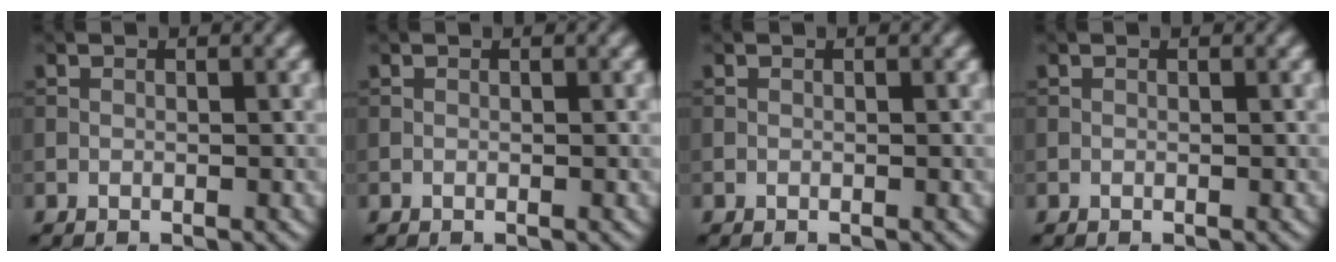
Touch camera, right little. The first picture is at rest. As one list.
[{"total": 0.0}, {"total": 0.0}, {"total": 0.0}]